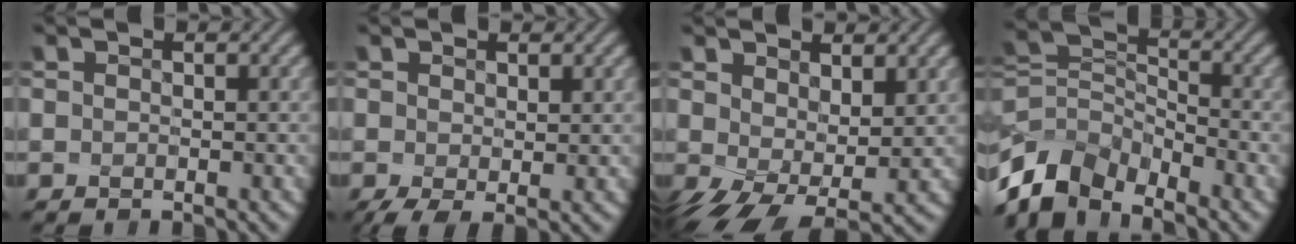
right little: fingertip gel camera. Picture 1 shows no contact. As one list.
[{"total": 4.7, "force": [-1.2, 2.6, 3.7], "torque": [-0.070, -0.012, -0.018]}, {"total": 10.4, "force": [-1.1, 6.3, 8.2], "torque": [-0.149, -0.033, 0.010]}, {"total": 7.2, "force": [-5.2, 3.8, 3.2], "torque": [-0.059, -0.002, -0.109]}]